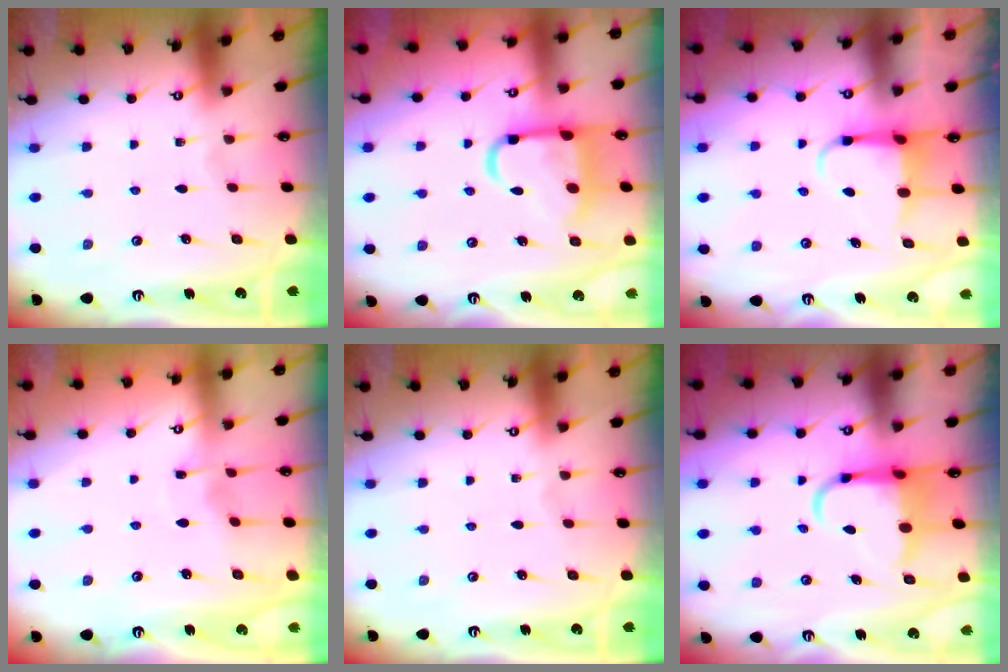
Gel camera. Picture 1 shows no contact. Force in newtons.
{"total": 12.6, "press": 12.5, "slide": 1.5}
{"total": 3.9, "press": 3.9, "slide": 0.5}
{"total": 2.9, "press": 2.9, "slide": 0.2}
{"total": 0.0}
{"total": 6.9, "press": 6.6, "slide": 1.8}